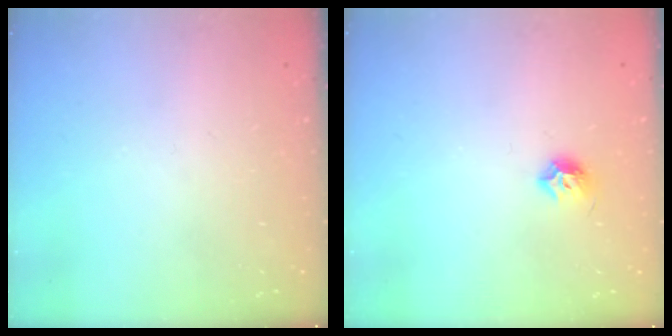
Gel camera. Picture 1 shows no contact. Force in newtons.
{"total": 6.8, "press": 6.7, "slide": 0.8}